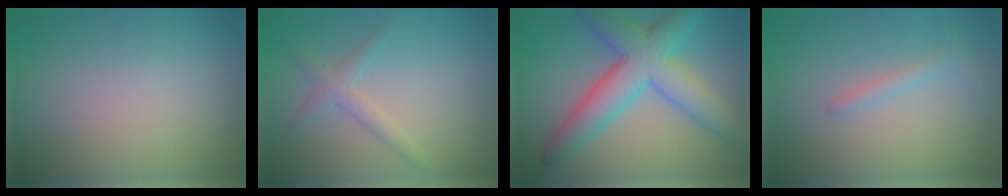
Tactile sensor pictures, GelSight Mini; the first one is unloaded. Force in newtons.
{"total": 2.0, "press": 2.0, "slide": 0.0}
{"total": 7.9, "press": 7.9, "slide": 0.1}
{"total": 1.3, "press": 1.3, "slide": 0.1}